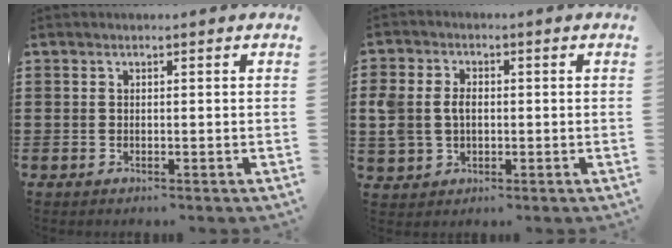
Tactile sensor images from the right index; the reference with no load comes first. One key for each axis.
{"total": 4.5, "fx": 0.1, "fy": 3.5, "fz": 2.8, "tx": -0.077, "ty": 0.008, "tz": -0.006}